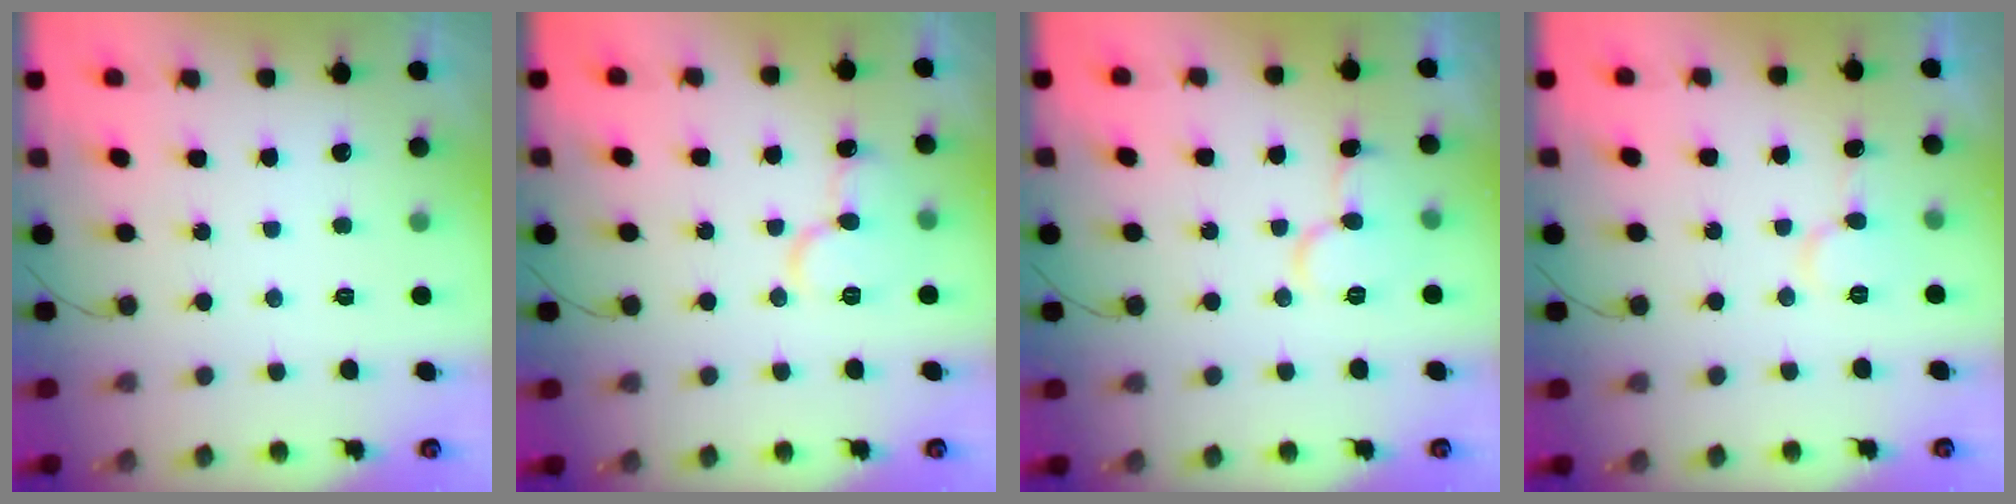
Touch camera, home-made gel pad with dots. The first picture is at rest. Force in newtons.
{"total": 10.2, "press": 10.1, "slide": 1.4}
{"total": 9.4, "press": 9.4, "slide": 1.0}
{"total": 6.1, "press": 6.1, "slide": 0.6}